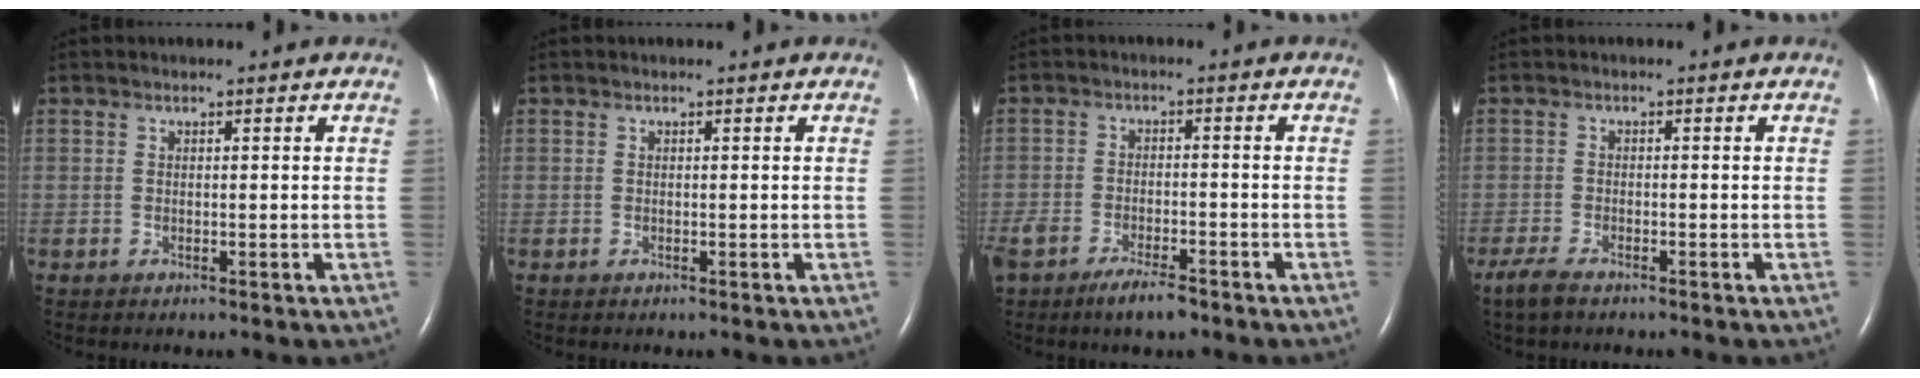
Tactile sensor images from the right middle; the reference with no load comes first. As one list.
[{"total": 0.0}, {"total": 6.3, "force": [-4.8, 1.9, 3.6], "torque": [-0.073, -0.006, -0.083]}, {"total": 3.4, "force": [-2.6, 0.9, 2.1], "torque": [-0.049, -0.009, -0.045]}]